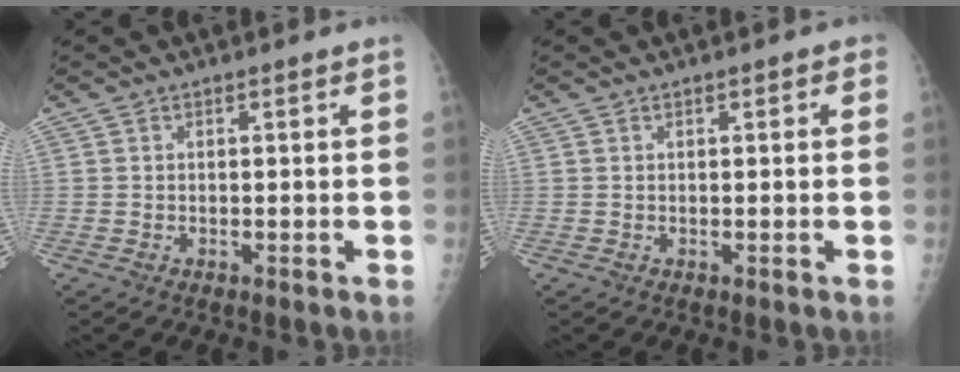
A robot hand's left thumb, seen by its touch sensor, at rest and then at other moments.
{"total": 1.2, "force": [0.5, 0.6, 0.9], "torque": [-0.006, 0.002, 0.005]}